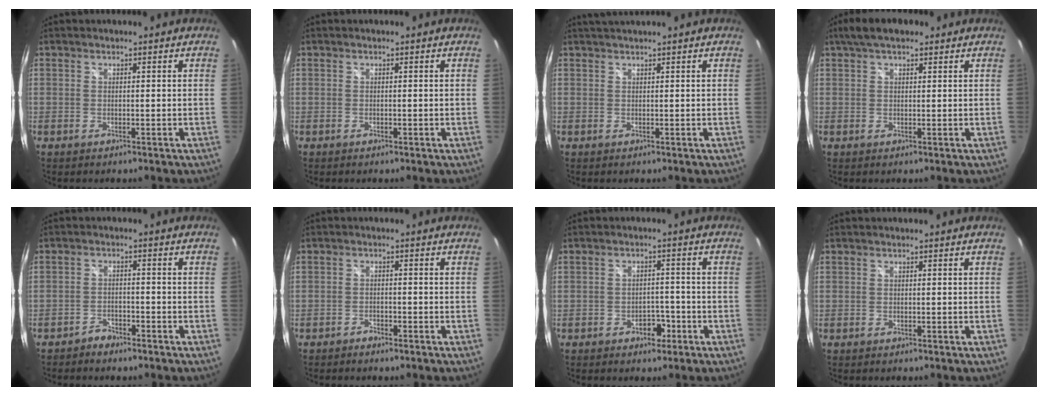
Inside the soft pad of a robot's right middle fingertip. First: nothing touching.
{"total": 0.0}
{"total": 1.9, "force": [1.7, -0.4, 0.9], "torque": [-0.020, 0.002, 0.026]}
{"total": 6.1, "force": [3.9, 2.4, 4.0], "torque": [-0.069, 0.021, 0.066]}
{"total": 3.5, "force": [-2.9, 1.7, 0.8], "torque": [-0.027, 0.004, -0.049]}
{"total": 1.9, "force": [-1.7, 0.6, 0.6], "torque": [-0.021, -0.002, -0.031]}
{"total": 3.5, "force": [-2.1, 2.3, 1.6], "torque": [-0.031, 0.003, -0.026]}
{"total": 0.0}